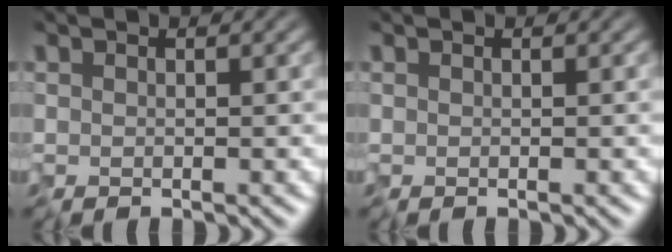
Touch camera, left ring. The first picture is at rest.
{"total": 0.0}